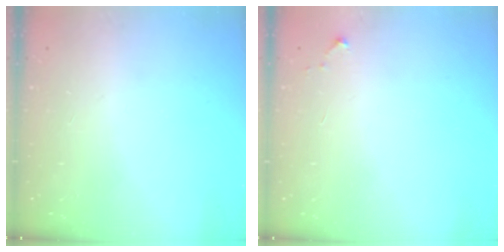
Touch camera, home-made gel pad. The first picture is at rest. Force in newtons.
{"total": 2.6, "press": 2.6, "slide": 0.4}